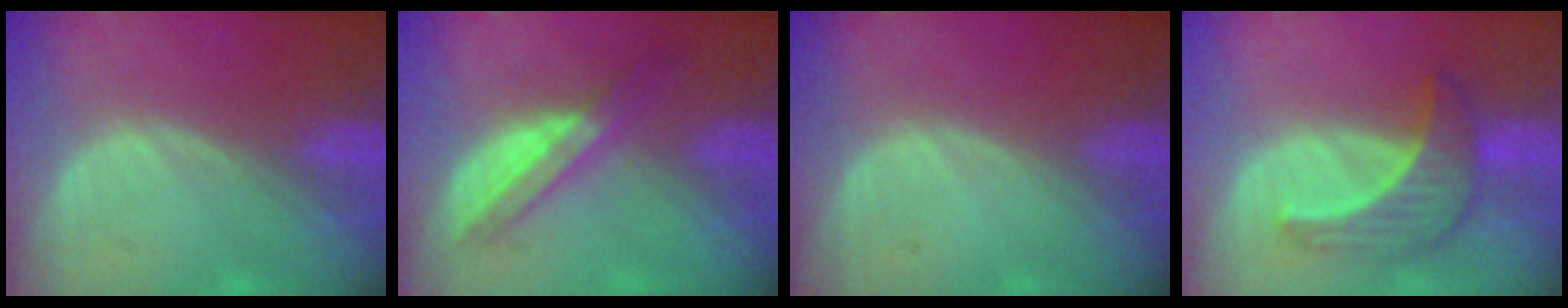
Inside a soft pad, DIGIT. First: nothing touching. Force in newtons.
{"total": 5.5, "press": 5.3, "slide": 1.6}
{"total": 0.0}
{"total": 6.4, "press": 6.4, "slide": 0.8}